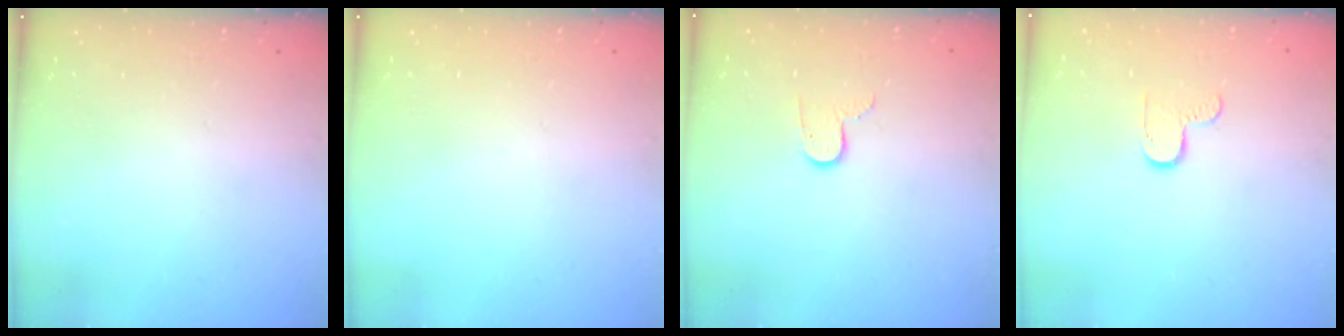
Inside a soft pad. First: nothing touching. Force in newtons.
{"total": 0.0}
{"total": 6.3, "press": 6.3, "slide": 0.5}
{"total": 4.7, "press": 4.7, "slide": 0.4}